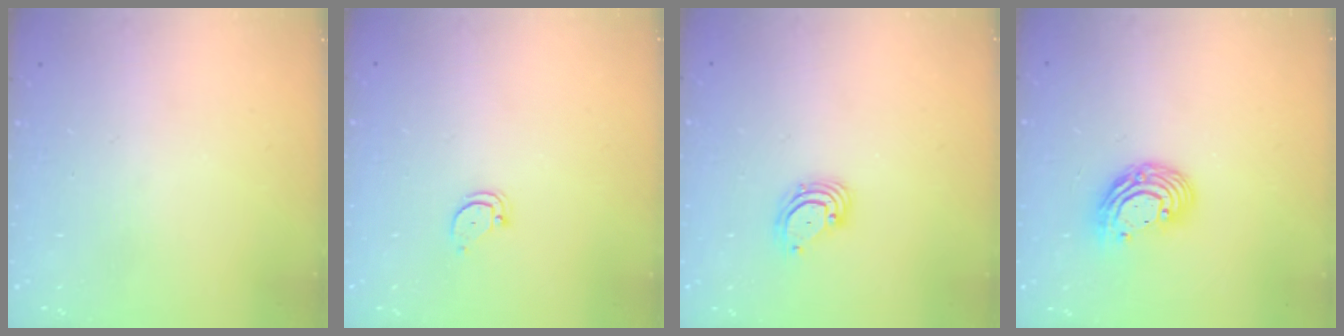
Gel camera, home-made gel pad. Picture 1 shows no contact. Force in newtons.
{"total": 2.6, "press": 2.6, "slide": 0.1}
{"total": 3.4, "press": 3.4, "slide": 0.2}
{"total": 9.9, "press": 9.9, "slide": 0.8}